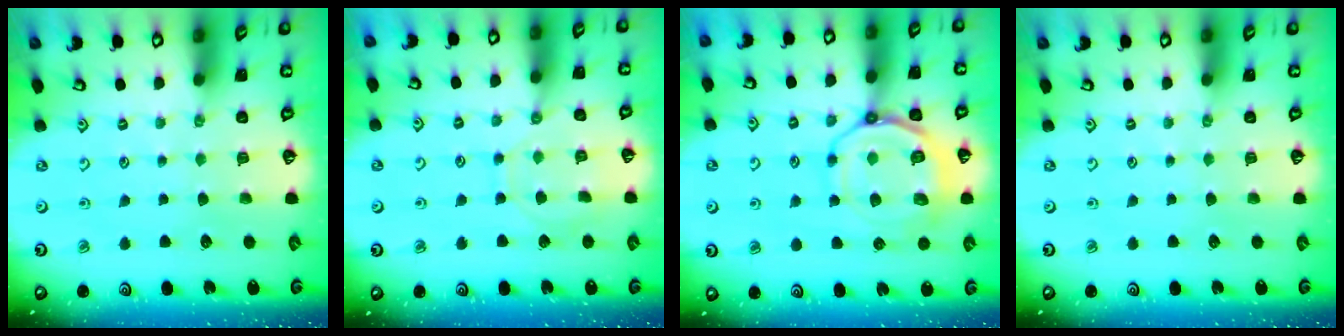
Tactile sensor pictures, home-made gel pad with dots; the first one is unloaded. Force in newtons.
{"total": 9.3, "press": 9.2, "slide": 0.9}
{"total": 13.7, "press": 13.6, "slide": 1.5}
{"total": 0.0}